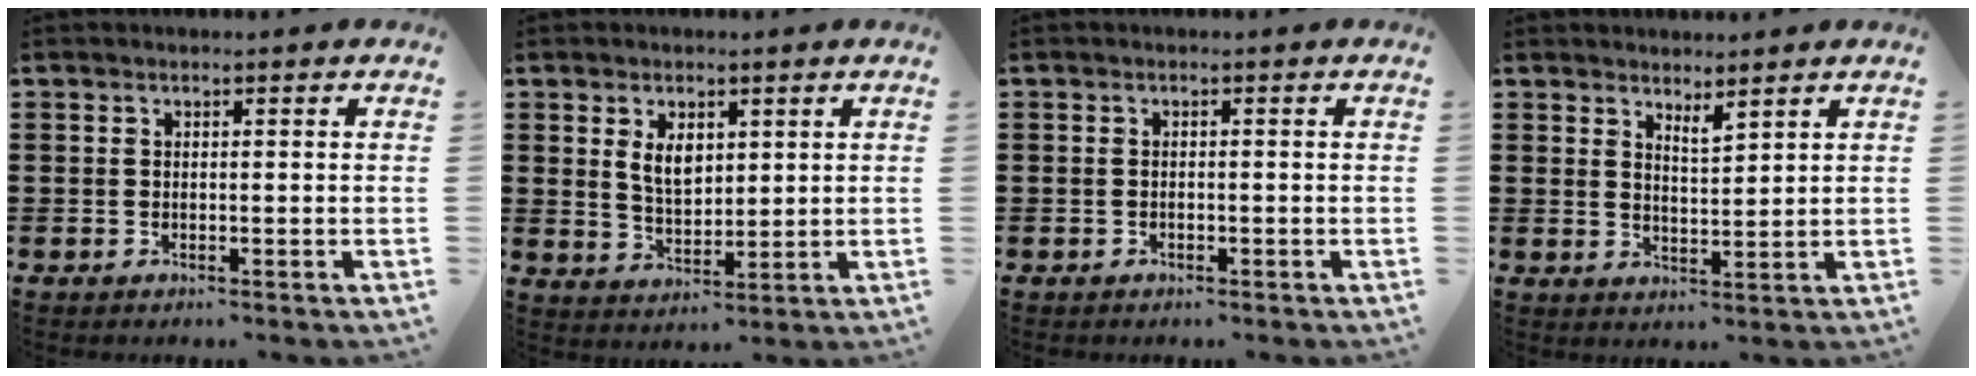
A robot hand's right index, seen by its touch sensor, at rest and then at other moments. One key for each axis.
{"total": 5.0, "fx": 1.7, "fy": 3.9, "fz": 2.7, "tx": -0.058, "ty": 0.009, "tz": 0.029}
{"total": 0.5, "fx": -0.4, "fy": 0.3, "fz": 0.1, "tx": -0.003, "ty": 0.001, "tz": -0.009}
{"total": 2.7, "fx": 2.6, "fy": 0.3, "fz": 0.7, "tx": -0.019, "ty": -0.001, "tz": 0.048}